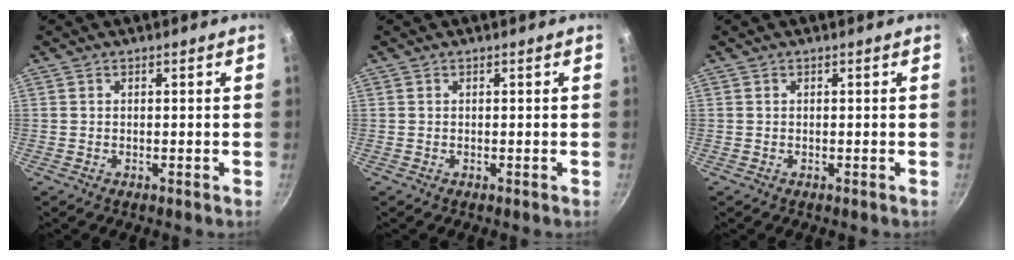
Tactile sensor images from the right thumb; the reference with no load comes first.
{"total": 0.0}
{"total": 0.0}